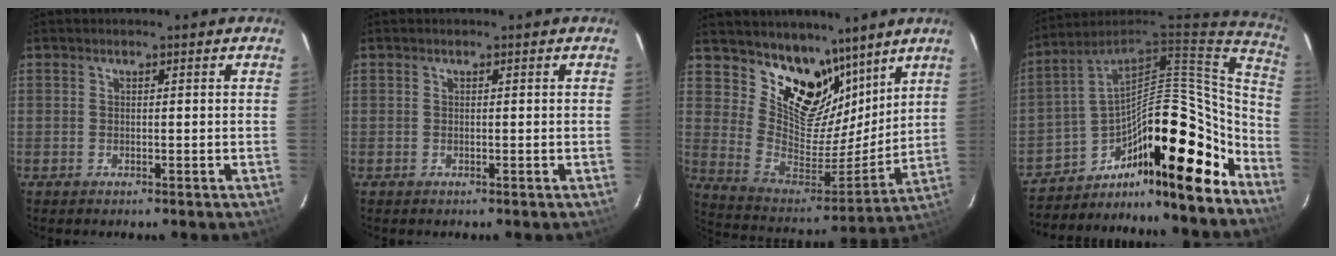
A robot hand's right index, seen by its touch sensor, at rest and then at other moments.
{"total": 0.0}
{"total": 17.1, "force": [11.9, 9.8, 7.4], "torque": [-0.153, -0.026, 0.220]}
{"total": 26.3, "force": [-15.1, 9.9, 19.1], "torque": [-0.295, 0.001, -0.251]}